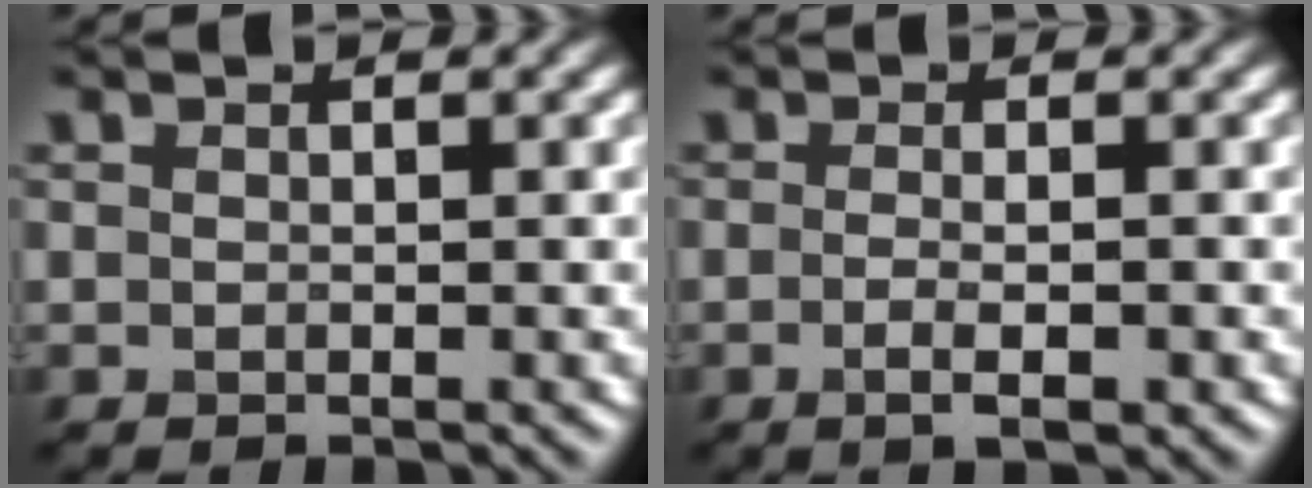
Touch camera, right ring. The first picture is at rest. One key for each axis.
{"total": 2.4, "fx": -0.8, "fy": 0.7, "fz": 2.2, "tx": -0.034, "ty": -0.003, "tz": -0.013}